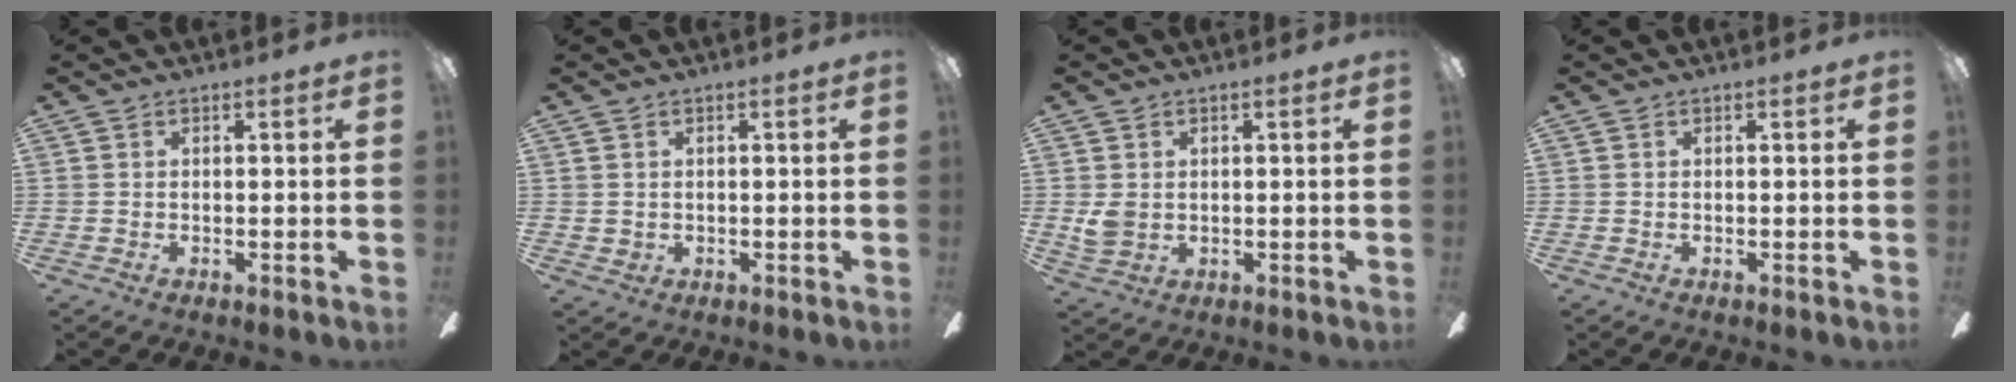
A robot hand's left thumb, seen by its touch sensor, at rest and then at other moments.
{"total": 1.3, "force": [0.8, 1.0, 0.2], "torque": [-0.006, 0.004, 0.013]}
{"total": 3.7, "force": [1.1, 2.9, 2.0], "torque": [-0.038, 0.000, 0.019]}
{"total": 0.0}